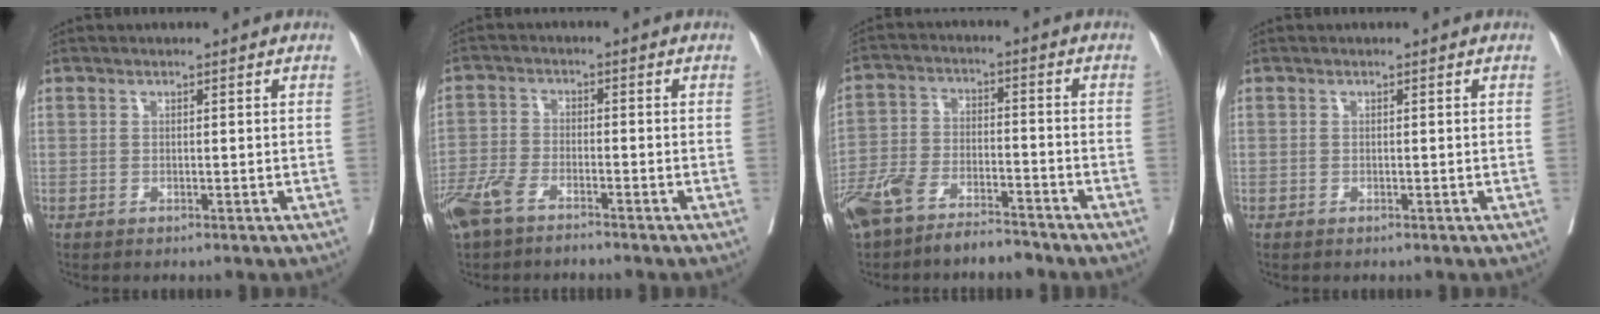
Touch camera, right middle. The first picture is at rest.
{"total": 6.3, "force": [-4.8, 2.0, 3.5], "torque": [-0.078, -0.007, -0.095]}
{"total": 10.9, "force": [-8.9, 3.2, 5.4], "torque": [-0.109, -0.005, -0.163]}
{"total": 0.0}